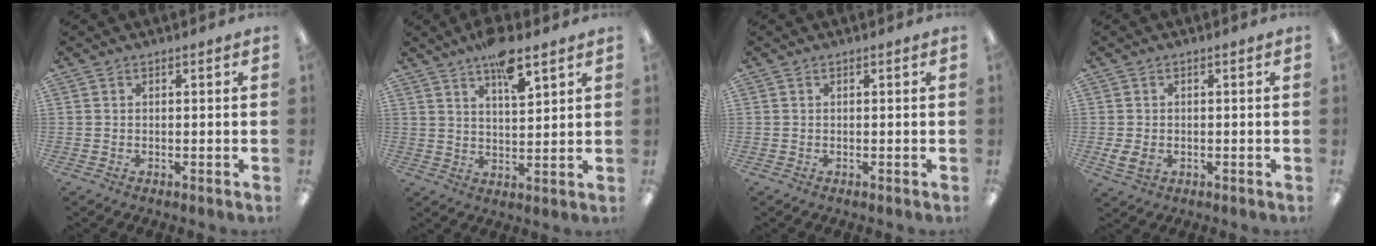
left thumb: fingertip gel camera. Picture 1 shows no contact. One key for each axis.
{"total": 8.6, "fx": 6.1, "fy": 2.5, "fz": 5.6, "tx": -0.083, "ty": -0.036, "tz": 0.101}
{"total": 0.0}
{"total": 3.6, "fx": -0.7, "fy": 2.5, "fz": 2.5, "tx": -0.048, "ty": -0.002, "tz": -0.016}